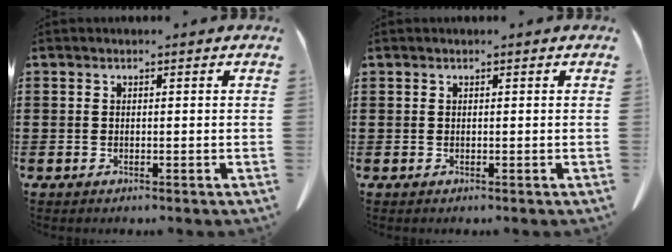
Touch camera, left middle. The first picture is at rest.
{"total": 0.0}